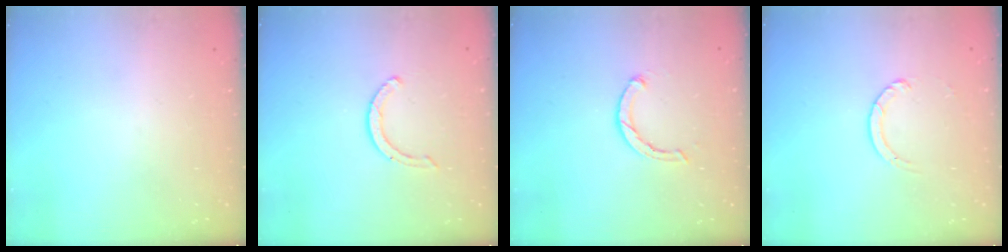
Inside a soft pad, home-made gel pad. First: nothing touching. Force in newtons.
{"total": 2.9, "press": 2.9, "slide": 0.4}
{"total": 3.1, "press": 3.0, "slide": 0.6}
{"total": 2.7, "press": 2.7, "slide": 0.3}